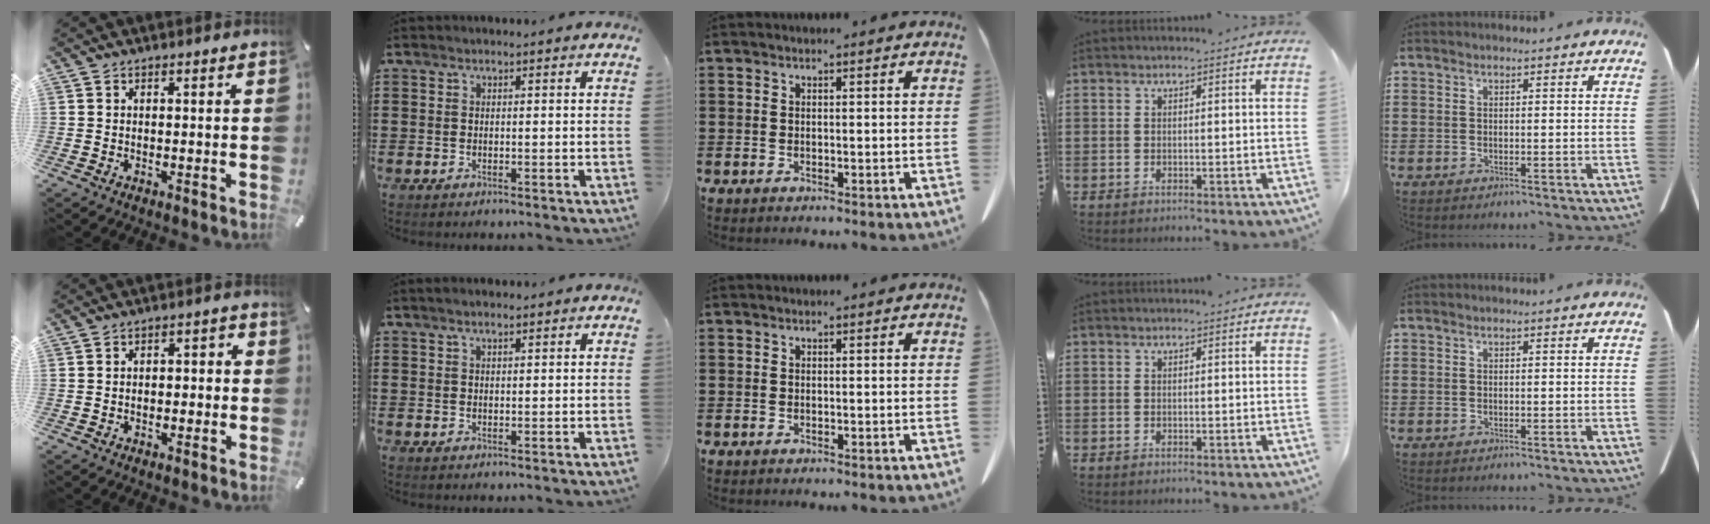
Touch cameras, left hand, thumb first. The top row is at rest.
{"thumb": {"total": 2.9, "force": [-1.8, 1.7, 1.7], "torque": [-0.029, 0.013, -0.035]}, "index": {"total": 1.3, "force": [1.0, 0.2, 0.8], "torque": [-0.016, 0.002, 0.018]}}